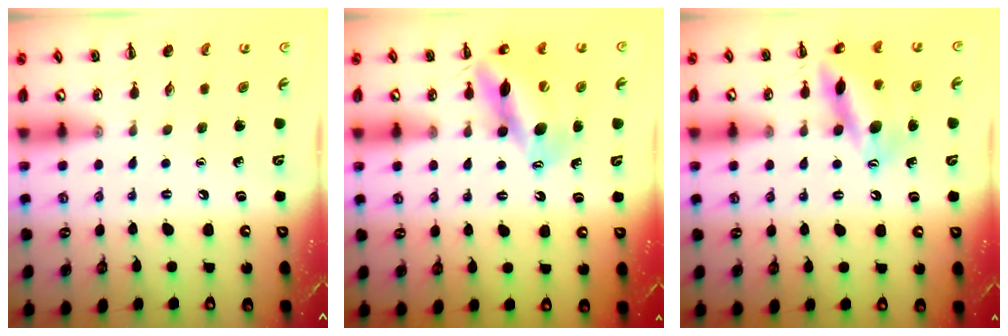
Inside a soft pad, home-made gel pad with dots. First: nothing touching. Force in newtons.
{"total": 12.8, "press": 12.2, "slide": 3.8}
{"total": 14.7, "press": 14.6, "slide": 1.4}